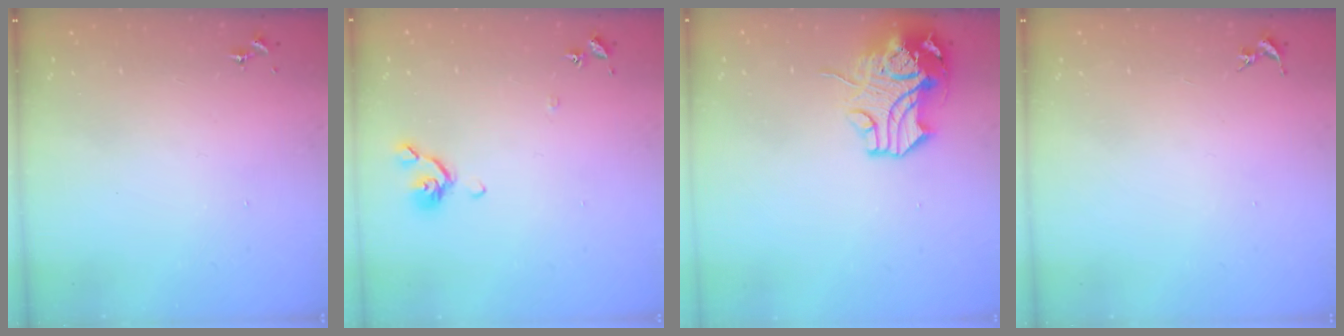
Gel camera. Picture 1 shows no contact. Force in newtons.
{"total": 6.7, "press": 6.6, "slide": 1.0}
{"total": 12.6, "press": 12.5, "slide": 2.1}
{"total": 0.0}